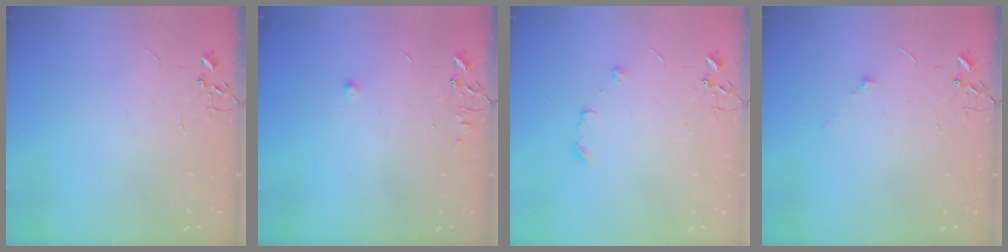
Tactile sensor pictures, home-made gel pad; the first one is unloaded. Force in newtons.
{"total": 5.7, "press": 5.7, "slide": 0.7}
{"total": 6.5, "press": 6.4, "slide": 1.1}
{"total": 4.0, "press": 3.6, "slide": 1.6}